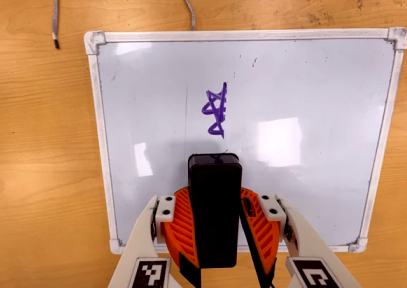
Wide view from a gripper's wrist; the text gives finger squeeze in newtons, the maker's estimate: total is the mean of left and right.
{"total": 9.2, "left": 9.3, "right": 9.0}